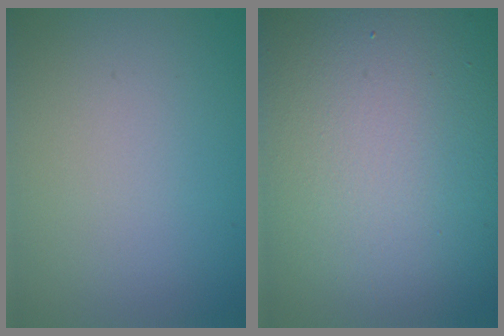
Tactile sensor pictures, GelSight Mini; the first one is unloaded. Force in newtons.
{"total": 16.9, "press": 16.9, "slide": 0.6}